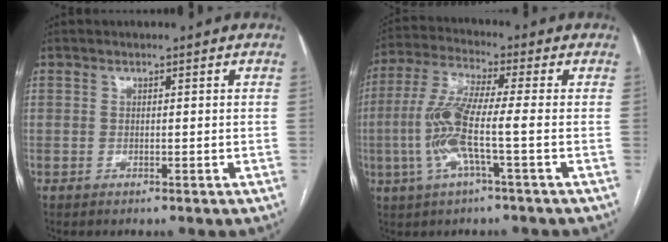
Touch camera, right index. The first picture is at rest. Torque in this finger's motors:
{"motor_torque": [1.72, -0.42, 0.78, 0.21]}